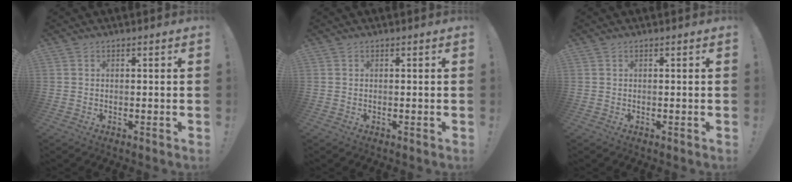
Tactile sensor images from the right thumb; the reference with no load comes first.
{"total": 0.0}
{"total": 0.0}